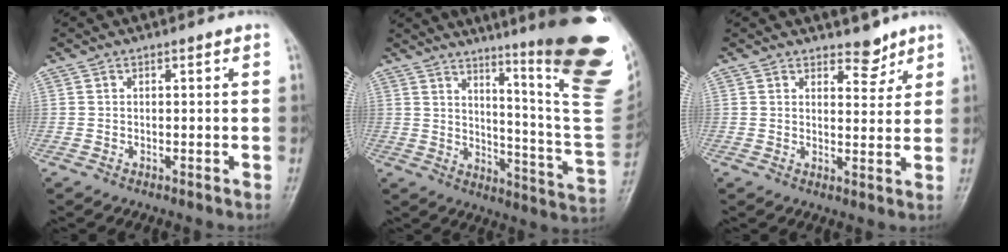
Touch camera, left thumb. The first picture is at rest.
{"total": 27.3, "force": [15.5, 3.0, 22.3], "torque": [-0.234, -0.094, 0.211]}
{"total": 3.8, "force": [3.1, 1.8, 1.2], "torque": [0.004, -0.025, 0.047]}